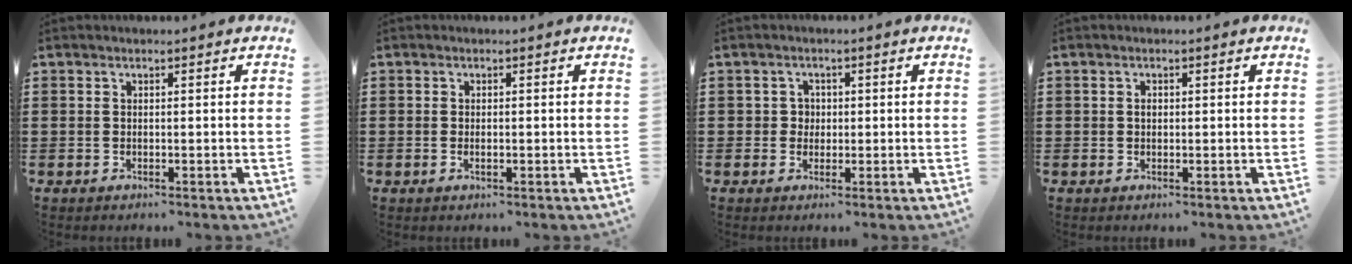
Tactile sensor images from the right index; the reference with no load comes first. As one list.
[{"total": 0.9, "force": [-0.1, 0.4, 0.8], "torque": [-0.015, 0.000, -0.002]}, {"total": 2.0, "force": [0.0, 1.9, 0.7], "torque": [-0.021, 0.007, -0.001]}, {"total": 0.6, "force": [0.1, 0.4, 0.4], "torque": [-0.010, -0.001, 0.004]}]